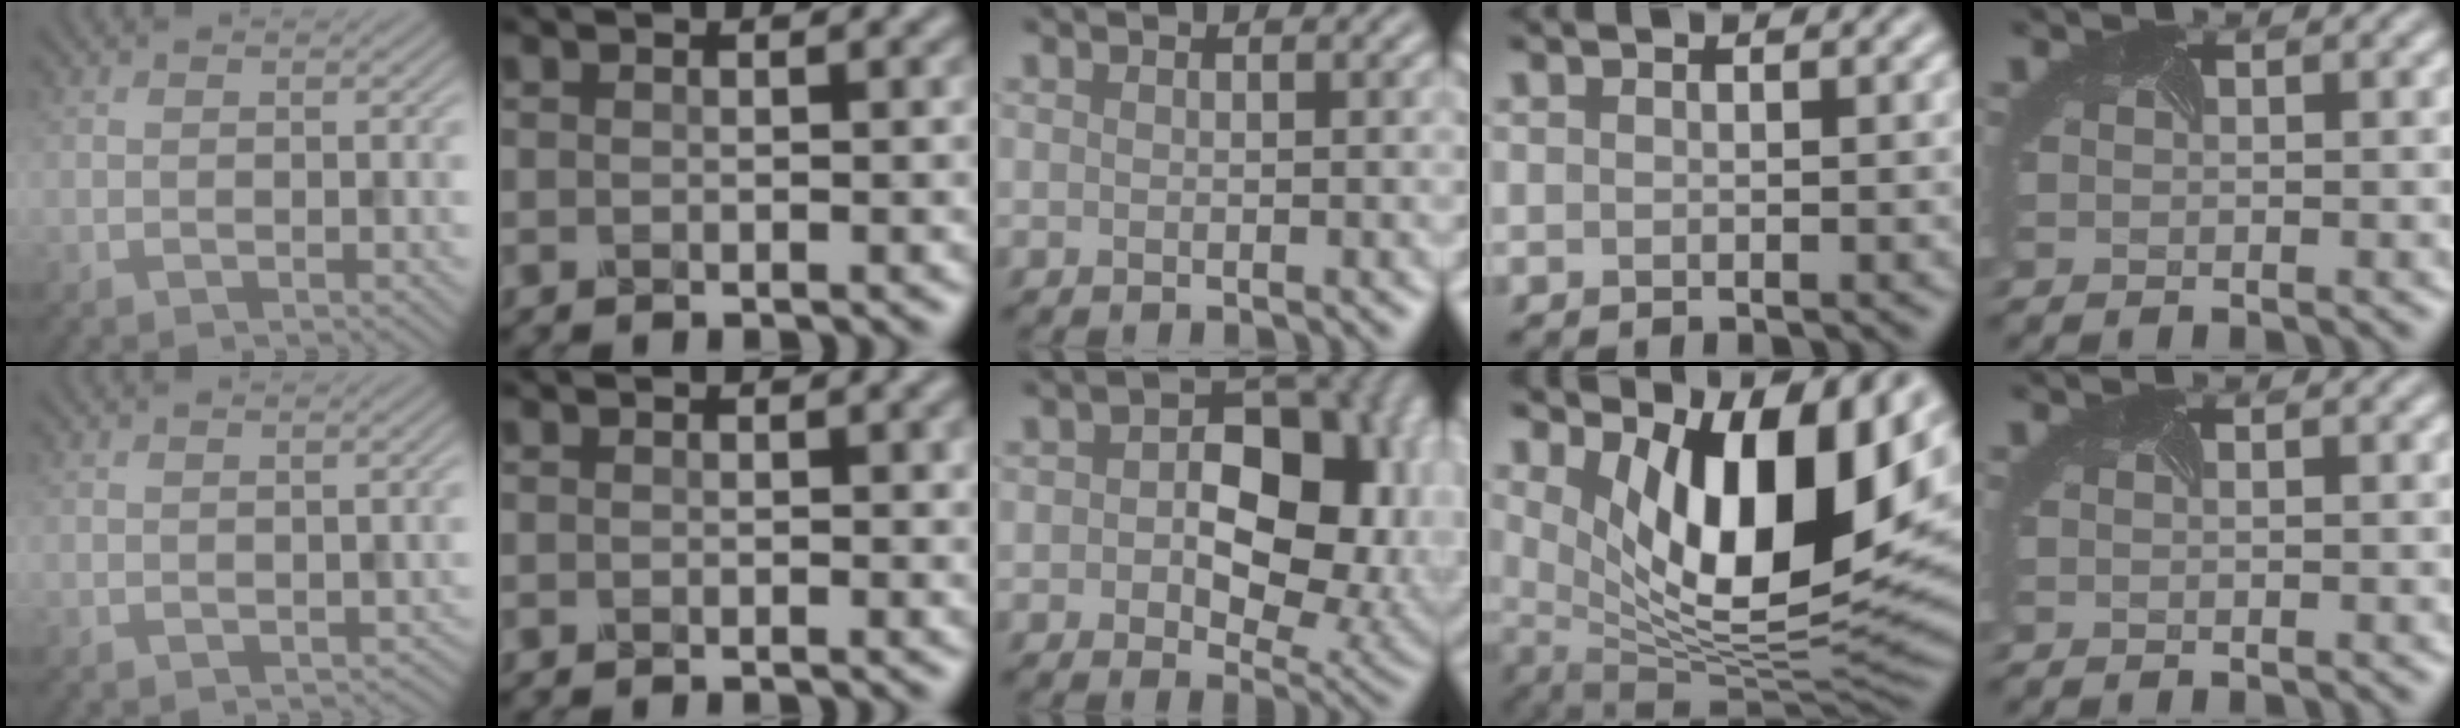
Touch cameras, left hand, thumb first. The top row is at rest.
{"thumb": {"total": 1.2, "force": [-0.4, 1.0, 0.5], "torque": [-0.014, -0.011, -0.006]}, "middle": {"total": 13.0, "force": [1.3, 8.3, 9.9], "torque": [-0.107, 0.008, 0.022]}, "ring": {"total": 12.0, "force": [4.2, 4.5, 10.3], "torque": [-0.160, -0.016, 0.077]}}